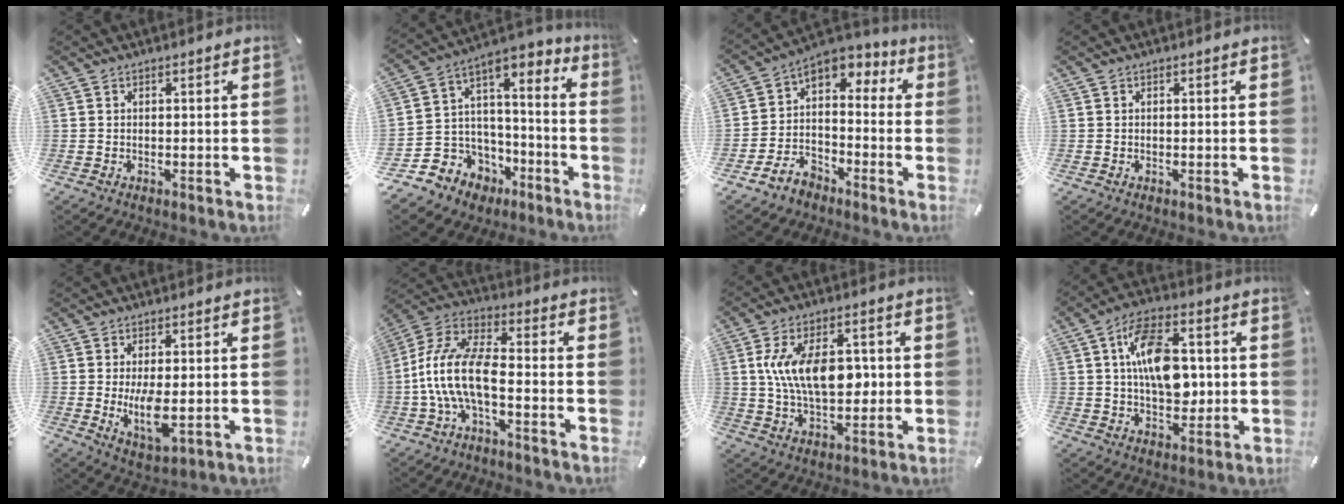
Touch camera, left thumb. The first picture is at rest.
{"total": 8.7, "force": [-0.7, 8.7, 0.5], "torque": [-0.020, -0.022, -0.001]}
{"total": 8.1, "force": [-2.8, 7.3, 1.9], "torque": [-0.049, 0.013, -0.046]}
{"total": 0.0}
{"total": 8.5, "force": [-0.4, 3.6, 7.7], "torque": [-0.156, -0.024, -0.008]}
{"total": 12.8, "force": [-3.9, 5.4, 10.9], "torque": [-0.229, 0.002, -0.071]}
{"total": 14.5, "force": [1.6, 8.2, 11.8], "torque": [-0.224, -0.001, 0.024]}
{"total": 15.0, "force": [1.6, 9.3, 11.6], "torque": [-0.201, 0.010, 0.028]}